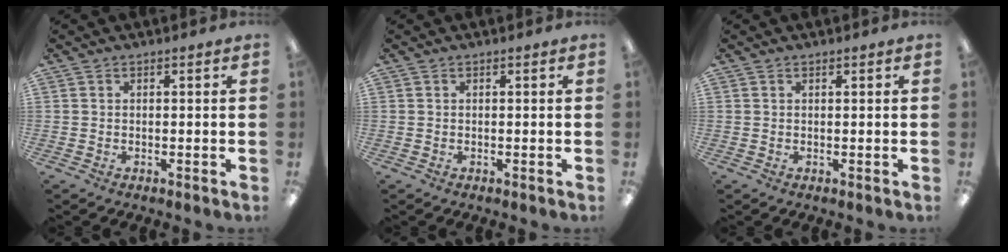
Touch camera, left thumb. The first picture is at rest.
{"total": 0.0}
{"total": 0.5, "force": [0.5, 0.1, 0.2], "torque": [-0.005, 0.001, 0.008]}